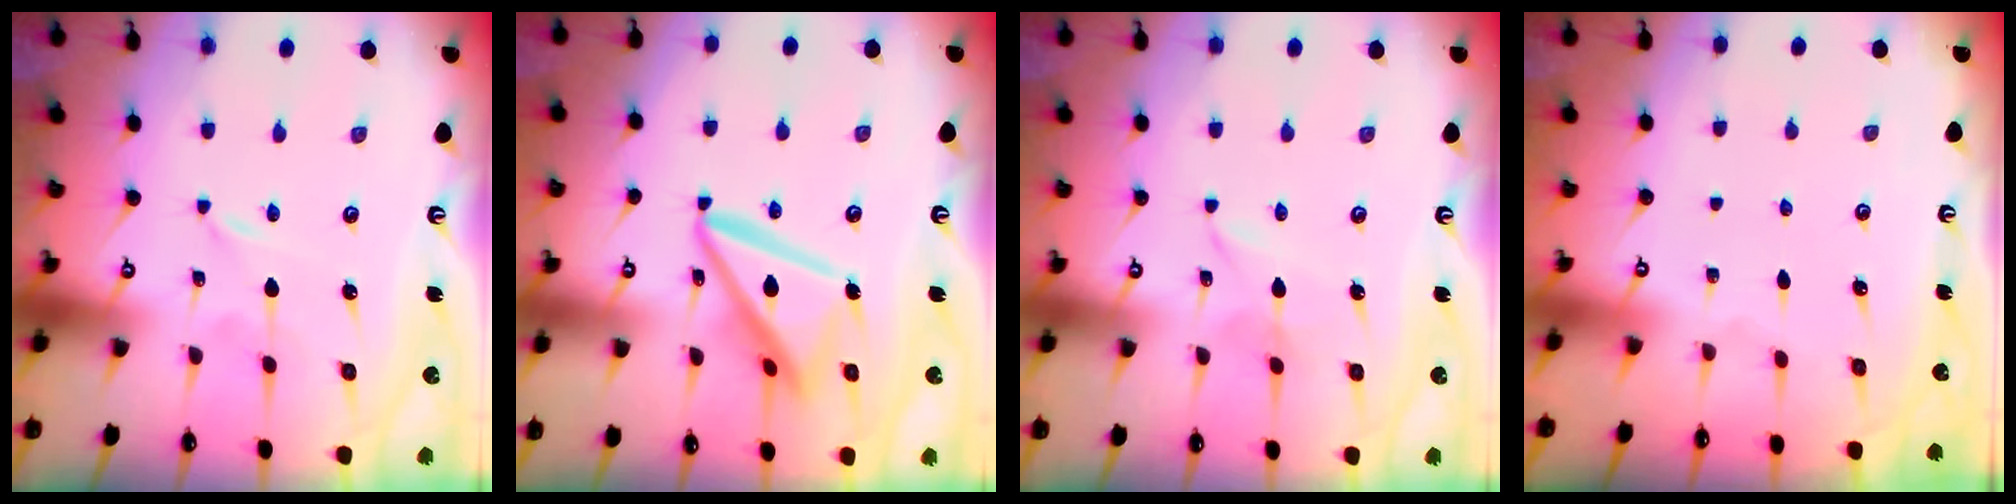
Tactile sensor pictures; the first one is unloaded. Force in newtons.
{"total": 14.3, "press": 14.2, "slide": 1.5}
{"total": 1.9, "press": 1.9, "slide": 0.2}
{"total": 0.0}